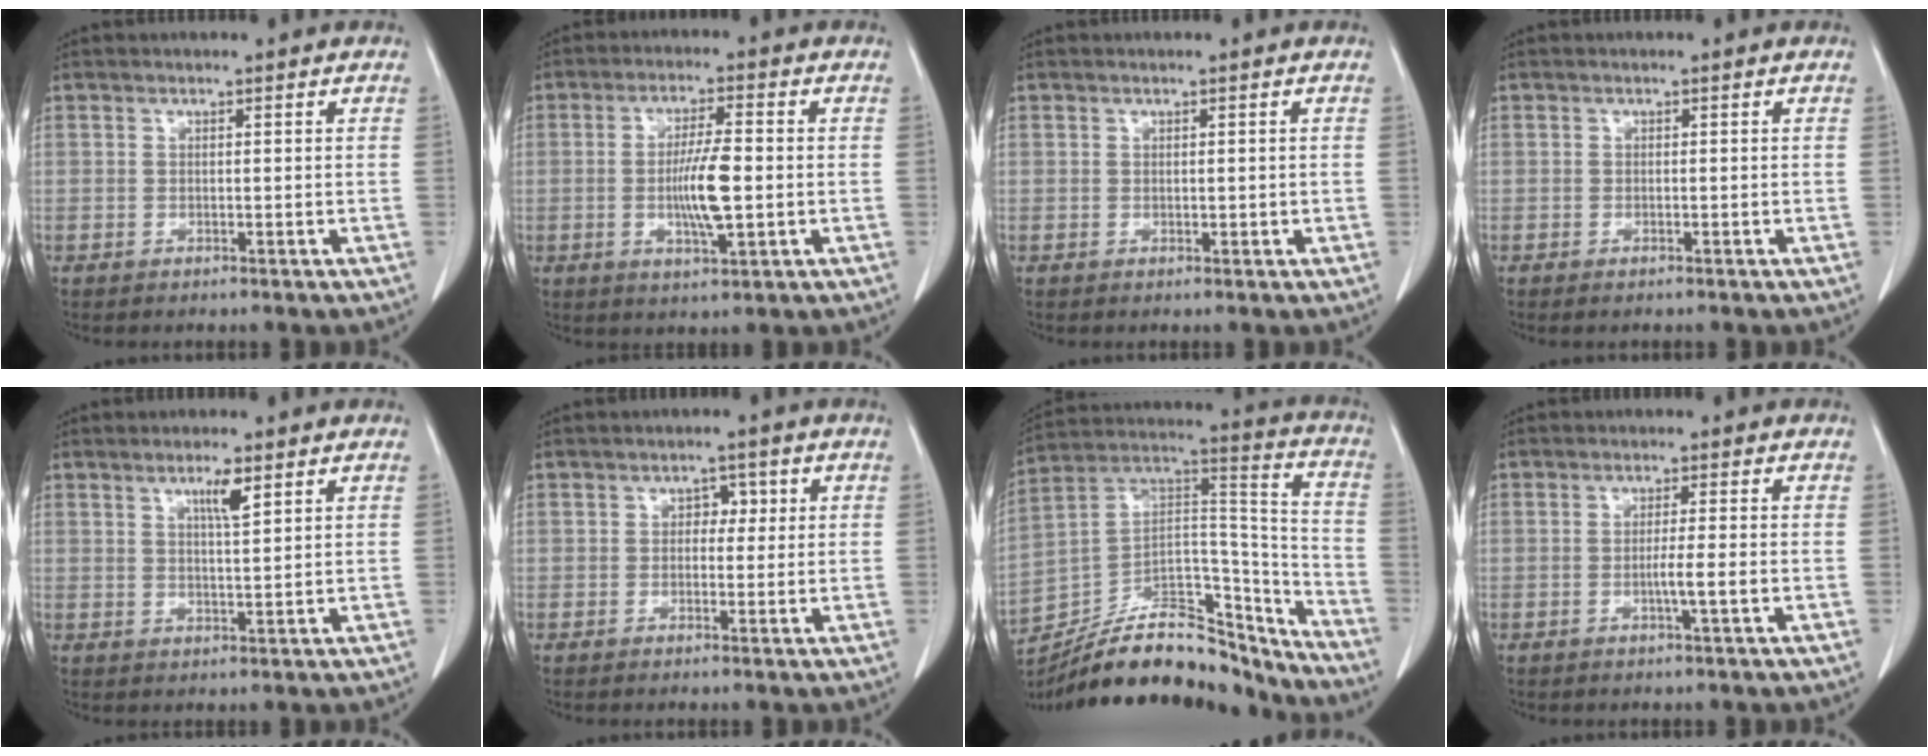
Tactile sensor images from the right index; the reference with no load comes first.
{"total": 7.6, "force": [-0.9, 1.2, 7.5], "torque": [-0.139, -0.005, -0.017]}
{"total": 0.5, "force": [0.1, 0.4, 0.4], "torque": [-0.004, -0.001, 0.005]}
{"total": 0.7, "force": [-0.5, 0.1, 0.4], "torque": [-0.010, -0.002, -0.006]}
{"total": 3.6, "force": [1.9, 0.3, 3.0], "torque": [-0.052, -0.003, 0.033]}
{"total": 2.5, "force": [0.5, 1.8, 1.8], "torque": [-0.017, 0.010, 0.003]}
{"total": 26.0, "force": [-22.1, 8.5, 10.6], "torque": [-0.179, 0.038, -0.349]}
{"total": 2.8, "force": [-0.8, -0.4, 2.7], "torque": [-0.046, -0.003, -0.014]}